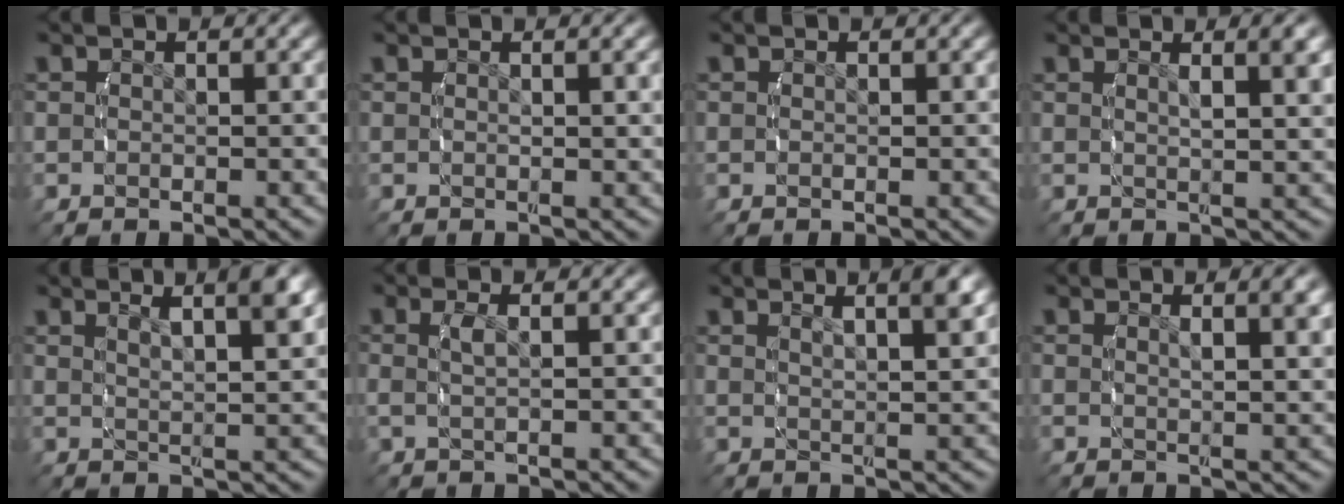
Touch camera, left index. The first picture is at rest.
{"total": 0.9, "force": [0.4, -0.3, 0.8], "torque": [-0.012, -0.003, 0.011]}
{"total": 0.0}
{"total": 3.1, "force": [1.6, 0.0, 2.7], "torque": [-0.028, 0.000, 0.032]}
{"total": 5.6, "force": [3.0, 1.2, 4.6], "torque": [-0.052, 0.008, 0.050]}
{"total": 1.4, "force": [0.4, 0.0, 1.4], "torque": [-0.031, 0.000, 0.010]}
{"total": 4.7, "force": [2.7, 0.7, 3.7], "torque": [-0.039, 0.009, 0.046]}
{"total": 2.6, "force": [1.5, -0.2, 2.2], "torque": [-0.021, -0.002, 0.030]}